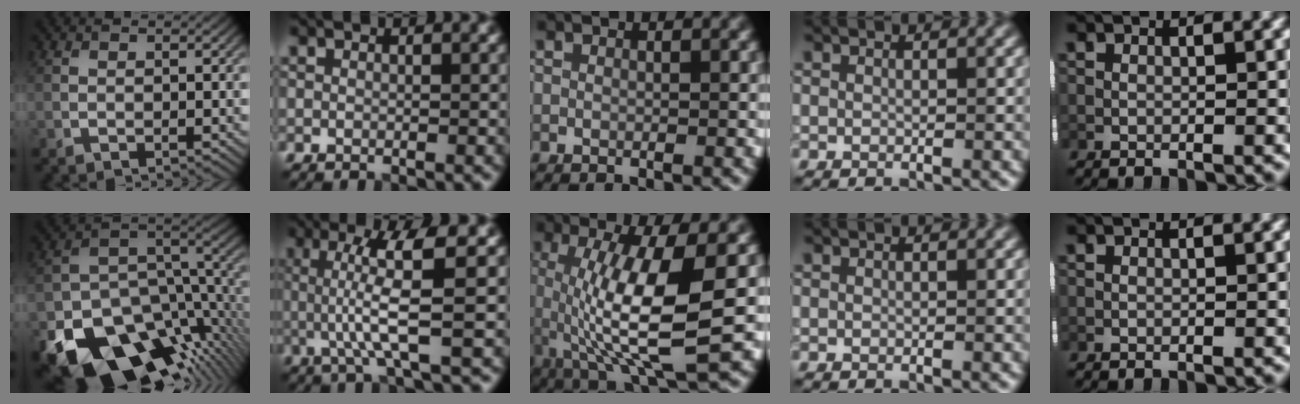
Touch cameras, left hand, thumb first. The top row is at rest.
{"thumb": {"total": 19.3, "force": [-10.8, 11.3, 11.3], "torque": [-0.215, -0.055, -0.151]}, "index": {"total": 5.9, "force": [0.5, 0.9, 5.8], "torque": [-0.108, 0.003, 0.009]}, "middle": {"total": 9.4, "force": [-0.3, 2.5, 9.1], "torque": [-0.161, -0.012, 0.001]}}